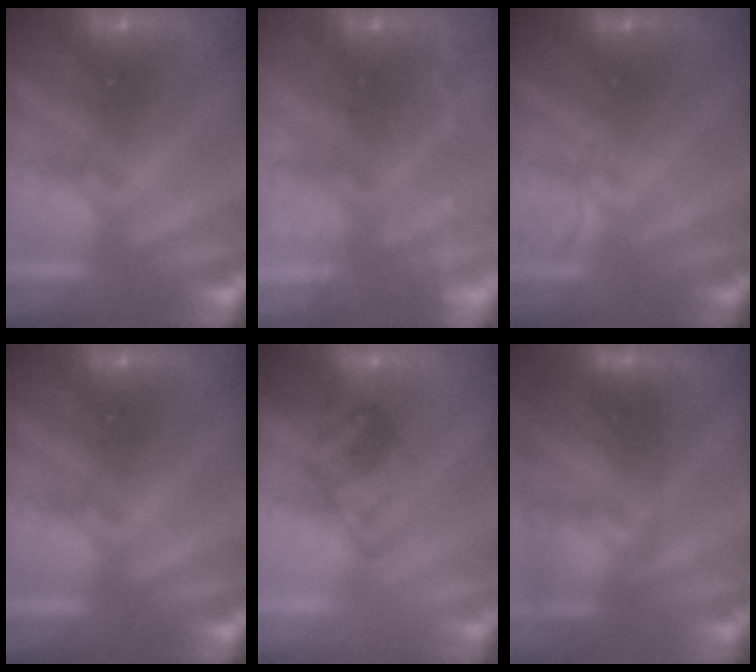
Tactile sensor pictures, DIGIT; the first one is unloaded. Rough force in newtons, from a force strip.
{"total": 7.3}
{"total": 1.8}
{"total": 0.0}
{"total": 1.5}
{"total": 2.9}